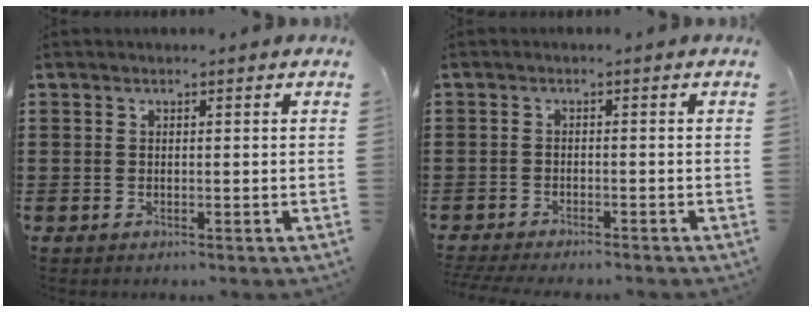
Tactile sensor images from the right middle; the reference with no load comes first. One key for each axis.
{"total": 2.1, "fx": -2.1, "fy": 0.1, "fz": 0.2, "tx": -0.015, "ty": -0.004, "tz": -0.047}